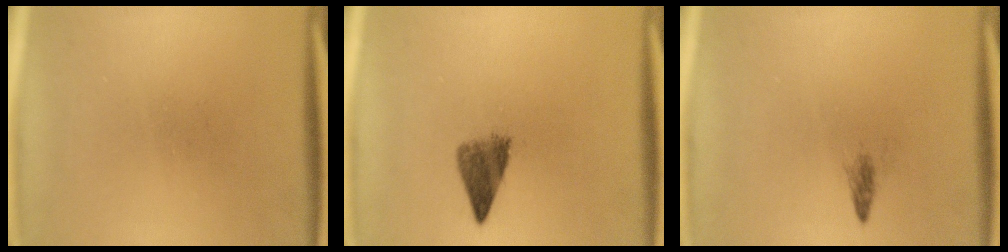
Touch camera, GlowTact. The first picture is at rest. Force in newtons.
{"total": 4.3}
{"total": 1.0}